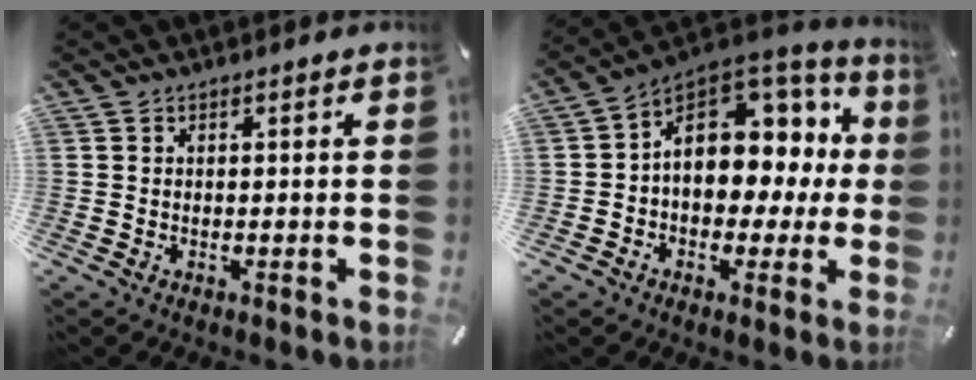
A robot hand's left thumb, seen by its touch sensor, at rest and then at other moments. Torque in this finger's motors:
{"motor_torque": [1.52, 3.49, 0.83, 0.08, 0.53]}